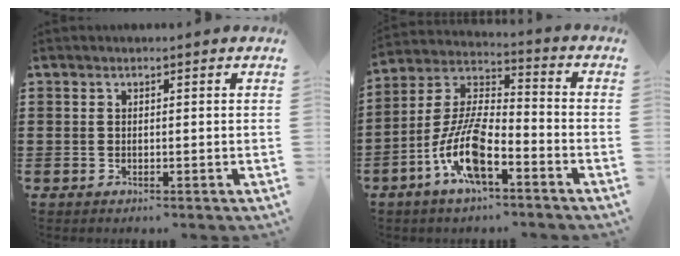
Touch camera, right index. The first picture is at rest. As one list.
[{"total": 11.7, "force": [-5.7, 3.8, 9.4], "torque": [-0.221, -0.007, -0.113]}]